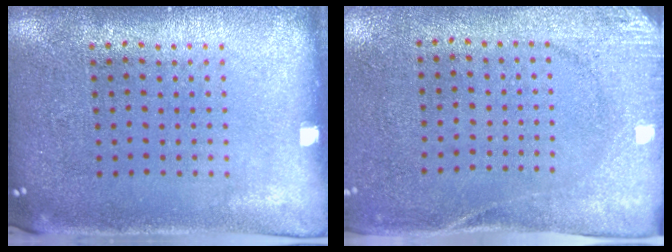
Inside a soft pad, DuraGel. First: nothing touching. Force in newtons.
{"total": 2.6, "press": 2.0, "slide": 1.6}